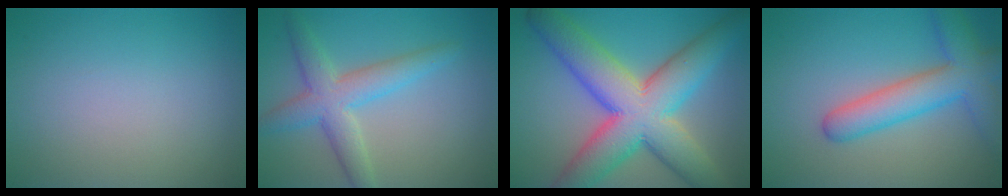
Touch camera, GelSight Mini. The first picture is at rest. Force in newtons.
{"total": 4.7, "press": 4.7, "slide": 0.1}
{"total": 12.2, "press": 12.2, "slide": 0.5}
{"total": 6.3, "press": 6.3, "slide": 0.3}